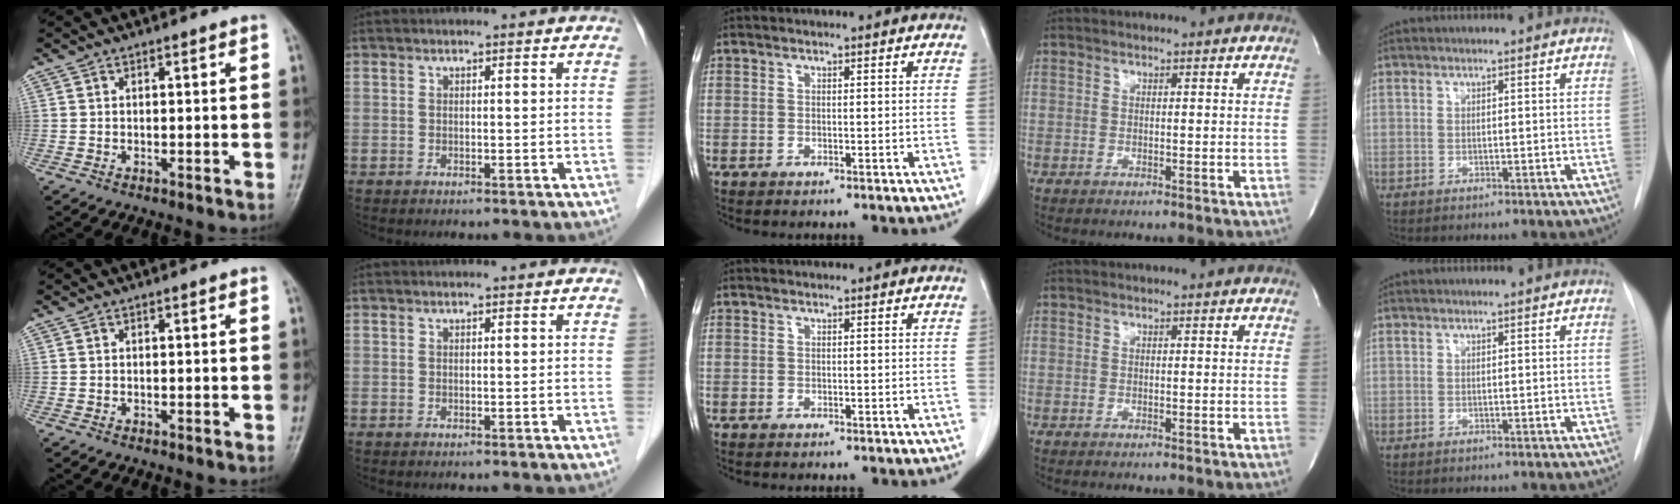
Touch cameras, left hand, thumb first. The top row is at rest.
{}